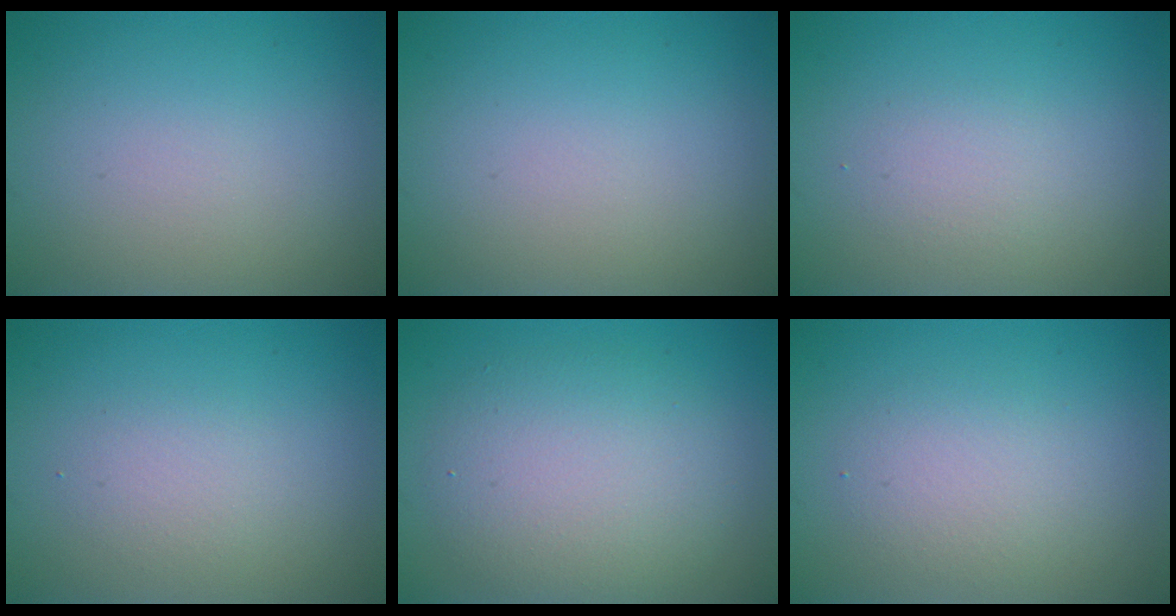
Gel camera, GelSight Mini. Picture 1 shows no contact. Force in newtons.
{"total": 0.0}
{"total": 1.4, "press": 1.4, "slide": 0.1}
{"total": 1.5, "press": 1.5, "slide": 0.1}
{"total": 5.3, "press": 5.3, "slide": 0.6}
{"total": 2.8, "press": 2.8, "slide": 0.1}